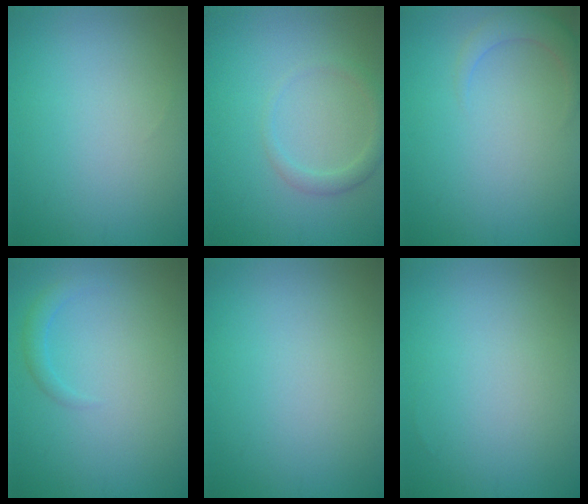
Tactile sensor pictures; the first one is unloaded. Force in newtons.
{"total": 1.7, "press": 1.7, "slide": 0.1}
{"total": 2.1, "press": 2.1, "slide": 0.3}
{"total": 1.3, "press": 1.3, "slide": 0.0}
{"total": 0.0}
{"total": 0.0}